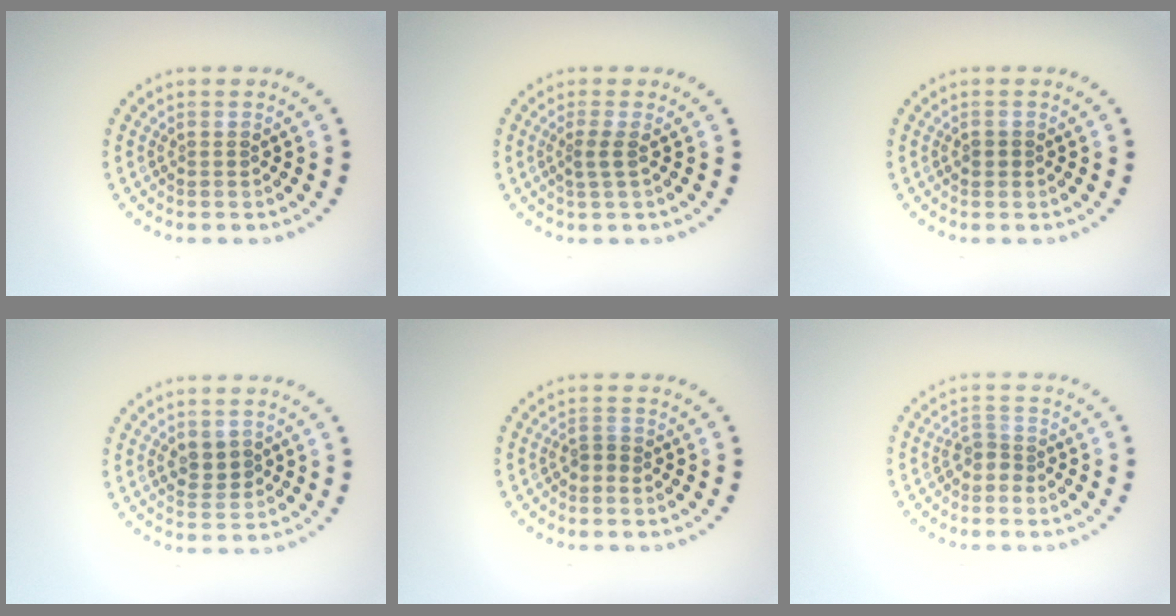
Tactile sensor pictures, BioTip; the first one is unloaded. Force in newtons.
{"total": 1.4, "press": 1.0, "slide": 1.0}
{"total": 0.8, "press": 0.8, "slide": 0.1}
{"total": 1.8, "press": 1.7, "slide": 0.5}
{"total": 1.0, "press": 0.8, "slide": 0.6}
{"total": 1.7, "press": 1.2, "slide": 1.3}